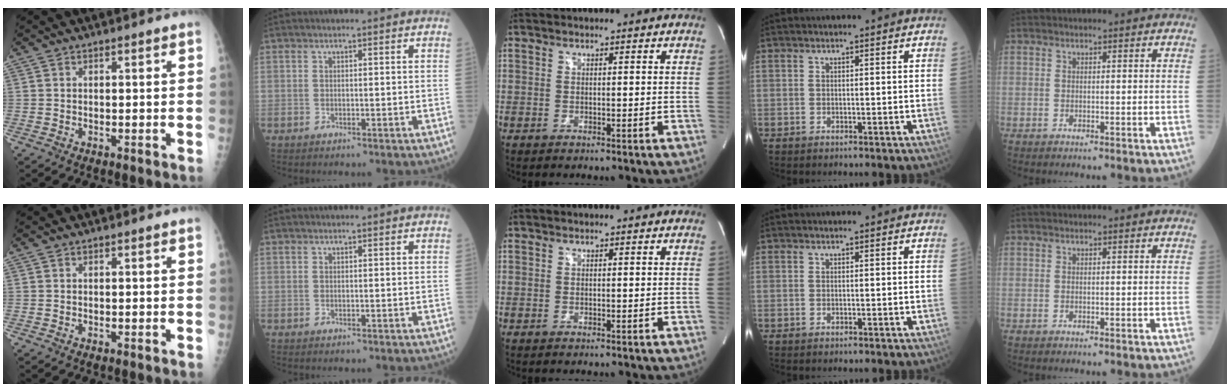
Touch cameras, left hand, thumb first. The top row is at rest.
{}